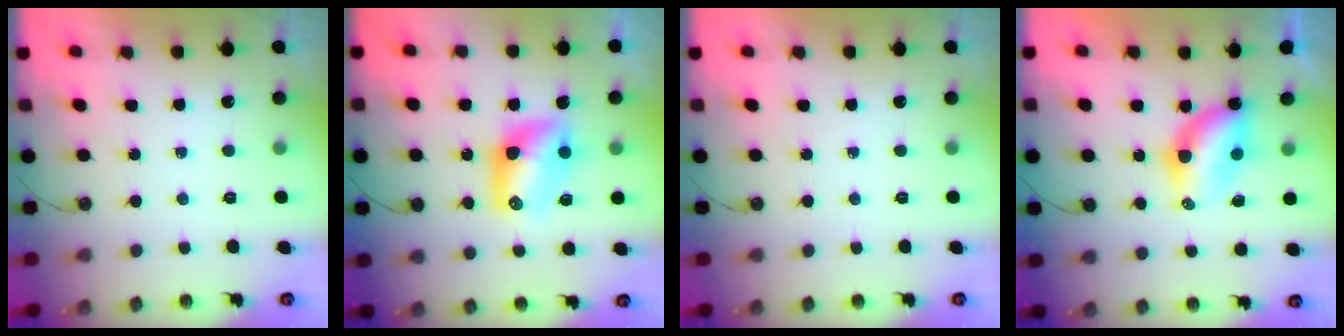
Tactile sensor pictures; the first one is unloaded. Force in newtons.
{"total": 9.9, "press": 9.8, "slide": 0.6}
{"total": 0.0}
{"total": 6.9, "press": 6.7, "slide": 1.5}